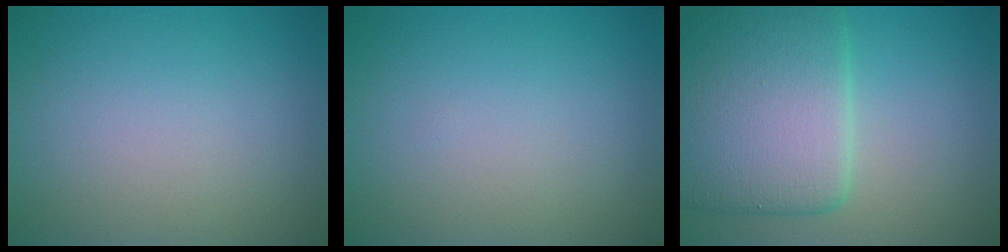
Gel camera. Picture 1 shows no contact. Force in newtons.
{"total": 0.0}
{"total": 9.0, "press": 9.0, "slide": 0.1}